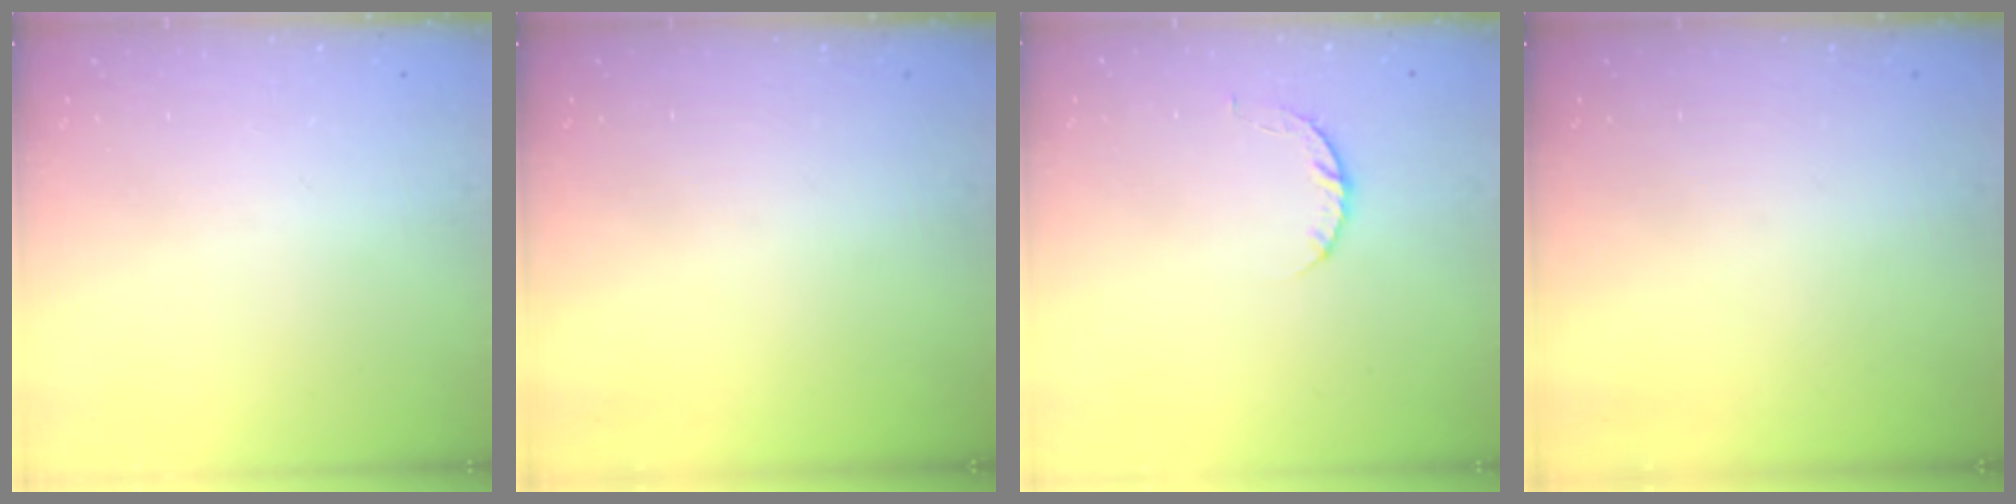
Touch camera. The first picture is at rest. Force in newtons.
{"total": 0.0}
{"total": 3.9, "press": 3.9, "slide": 0.6}
{"total": 0.0}